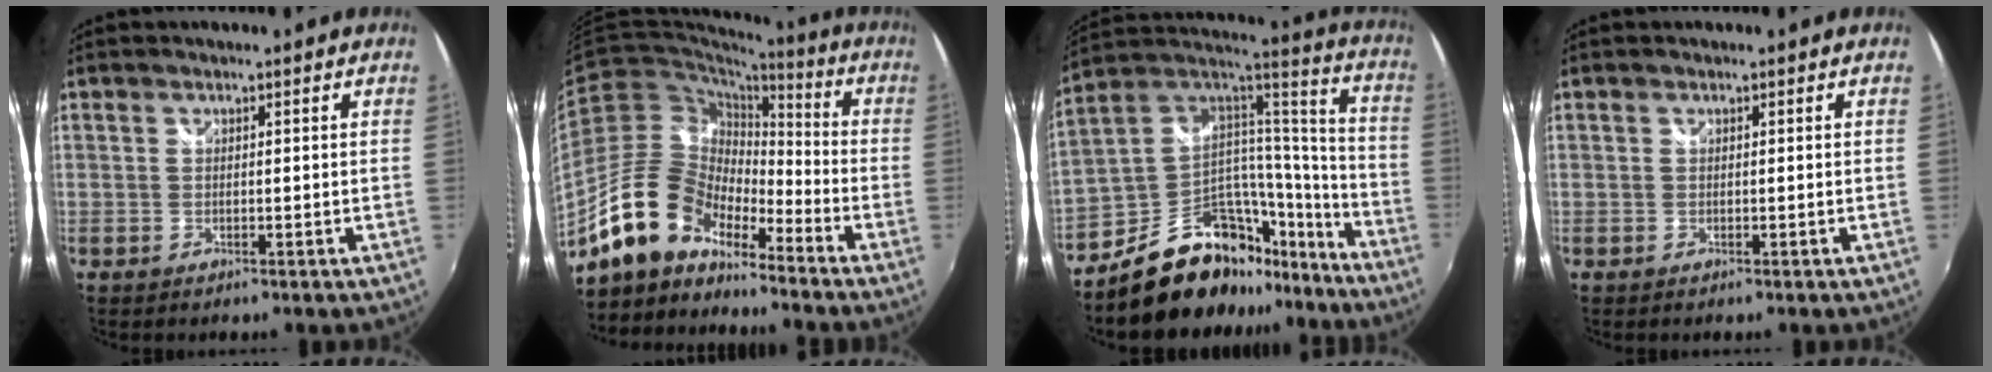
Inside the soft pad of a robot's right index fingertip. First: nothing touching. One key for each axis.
{"total": 14.1, "fx": -11.4, "fy": 6.4, "fz": 5.4, "tx": -0.103, "ty": 0.025, "tz": -0.217}
{"total": 22.3, "fx": -16.3, "fy": 12.0, "fz": 9.3, "tx": -0.166, "ty": 0.067, "tz": -0.249}
{"total": 0.0}